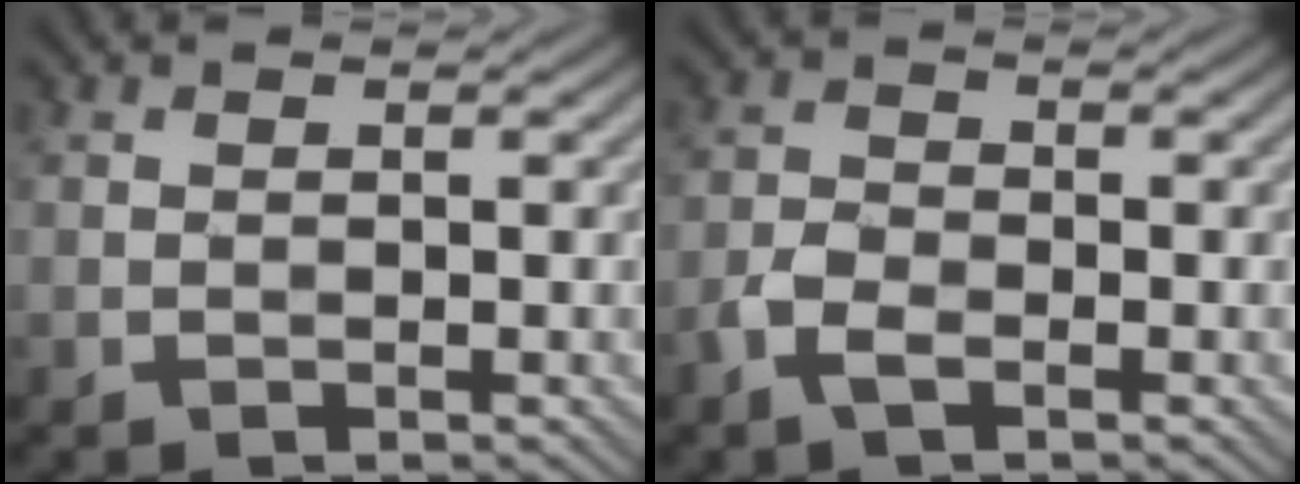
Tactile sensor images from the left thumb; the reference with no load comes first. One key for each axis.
{"total": 3.1, "fx": -1.8, "fy": 1.4, "fz": 2.1, "tx": -0.049, "ty": 0.001, "tz": -0.044}